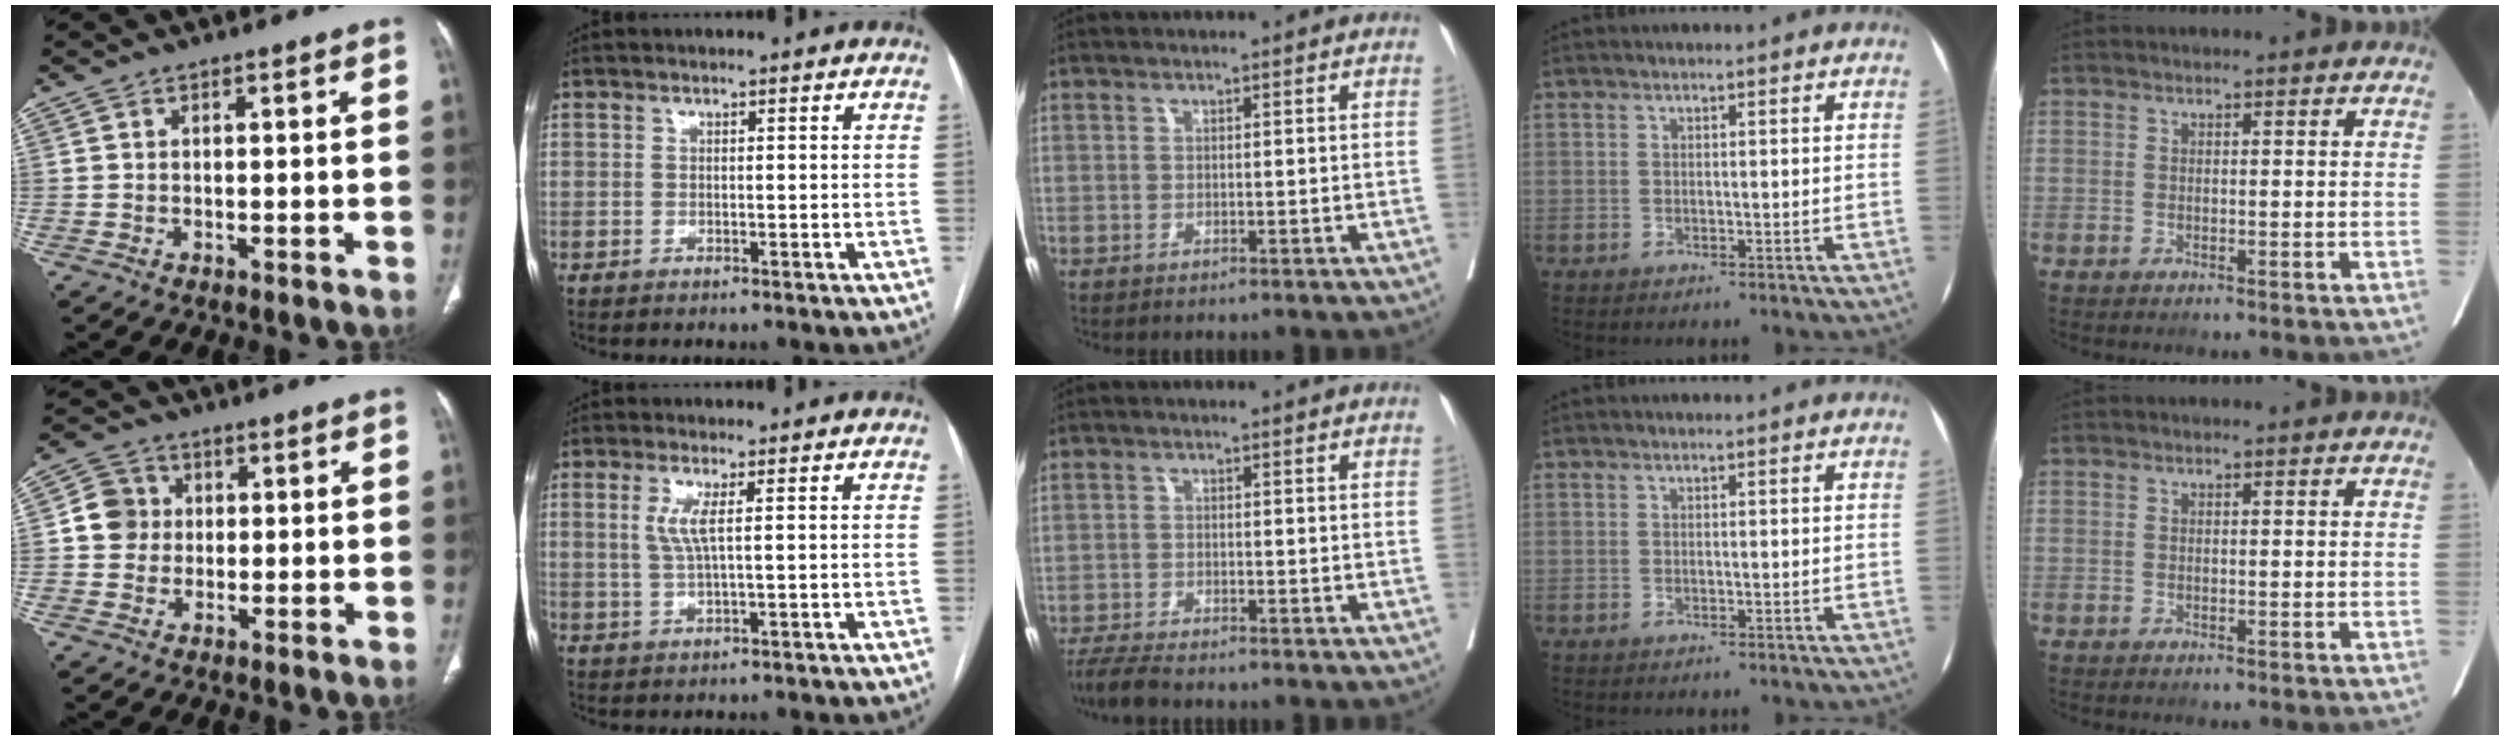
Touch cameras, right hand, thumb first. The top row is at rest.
{"thumb": {"total": 6.1, "force": [0.4, 5.8, 1.9], "torque": [-0.011, 0.009, 0.000]}, "index": {"total": 3.4, "force": [0.9, 0.1, 3.2], "torque": [-0.076, -0.001, 0.018]}, "middle": {"total": 4.1, "force": [-3.7, 0.1, 1.7], "torque": [-0.030, -0.015, -0.067]}}